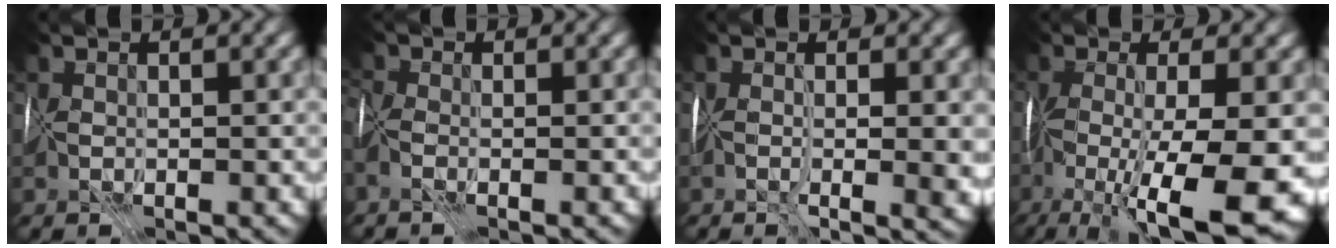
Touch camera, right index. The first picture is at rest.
{"total": 3.1, "force": [-2.1, 1.4, 1.9], "torque": [-0.032, 0.004, -0.035]}
{"total": 5.6, "force": [-0.5, 1.9, 5.2], "torque": [-0.074, -0.011, 0.003]}
{"total": 12.6, "force": [-5.0, 2.8, 11.2], "torque": [-0.211, -0.024, -0.080]}